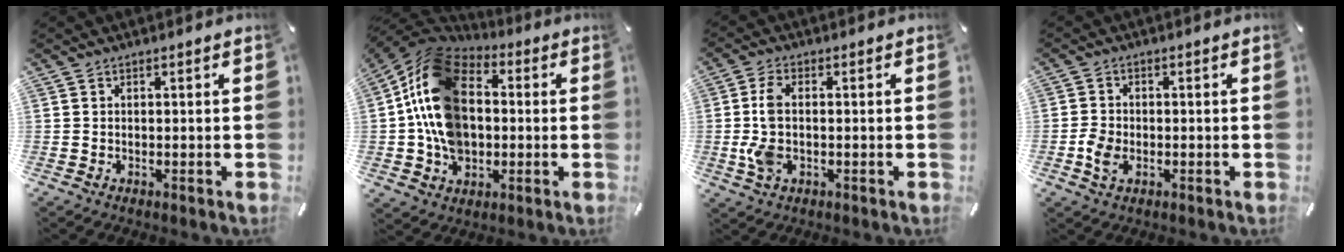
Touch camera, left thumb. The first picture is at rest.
{"total": 18.4, "force": [-0.5, 14.2, 11.6], "torque": [-0.253, 0.015, -0.012]}
{"total": 6.6, "force": [-0.8, 3.6, 5.5], "torque": [-0.128, -0.001, -0.018]}
{"total": 4.1, "force": [-1.4, 2.9, 2.5], "torque": [-0.056, 0.003, -0.027]}